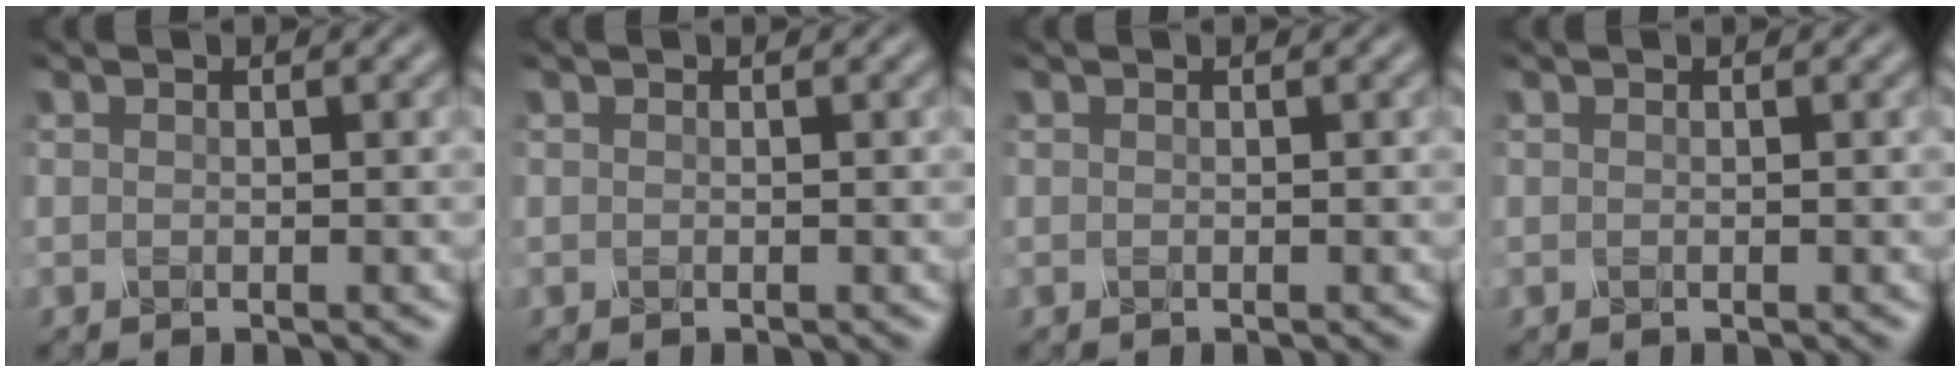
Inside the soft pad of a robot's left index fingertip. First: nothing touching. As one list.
[{"total": 0.0}, {"total": 0.0}, {"total": 0.0}]